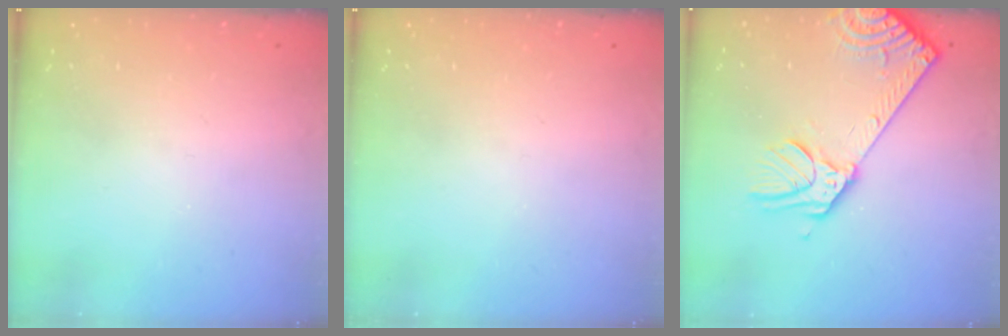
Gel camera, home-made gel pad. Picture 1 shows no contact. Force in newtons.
{"total": 0.0}
{"total": 15.3, "press": 14.9, "slide": 3.5}